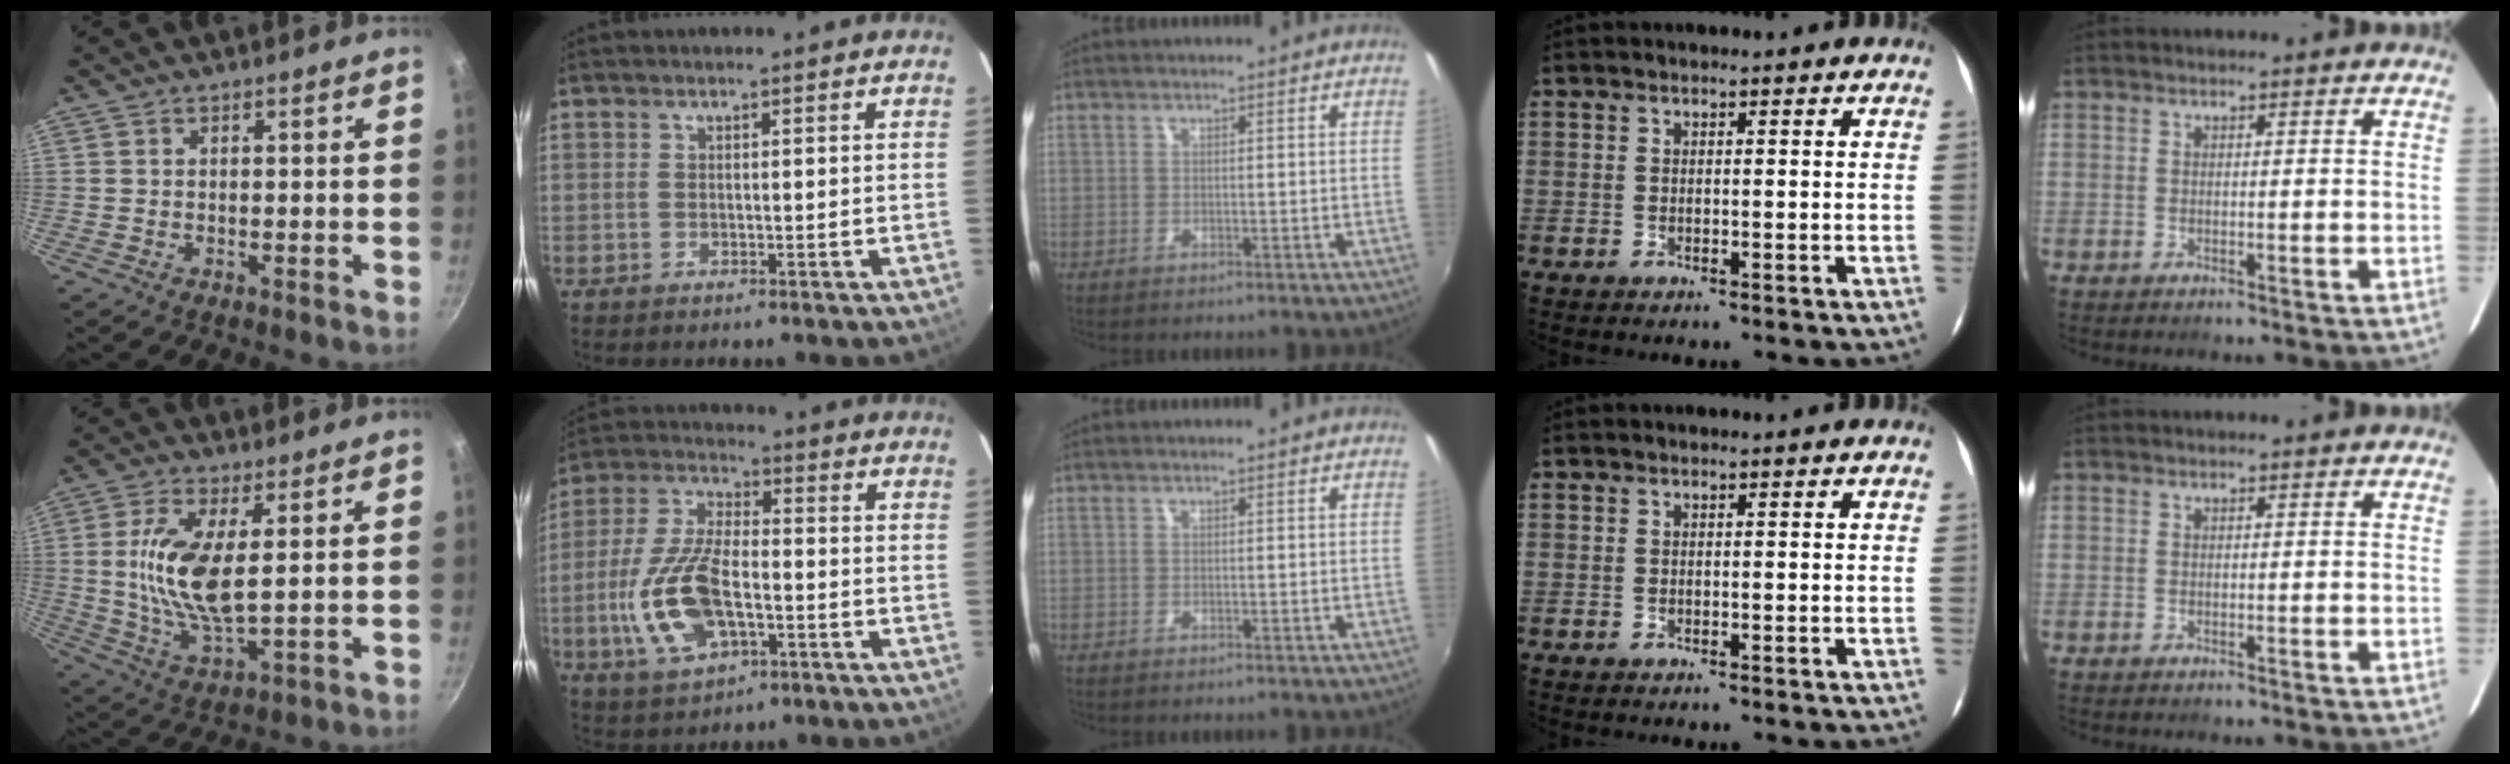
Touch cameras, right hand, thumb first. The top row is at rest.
{"thumb": {"total": 12.5, "force": [2.1, 5.0, 11.2], "torque": [-0.225, -0.012, 0.044]}, "index": {"total": 15.3, "force": [-4.3, 7.2, 12.8], "torque": [-0.282, -0.003, -0.075]}}